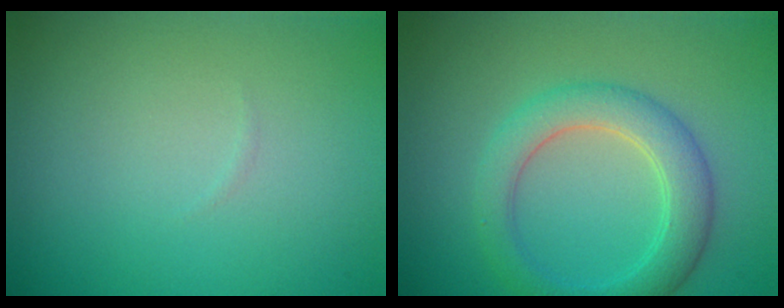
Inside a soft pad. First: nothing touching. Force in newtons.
{"total": 4.2, "press": 4.2, "slide": 0.3}